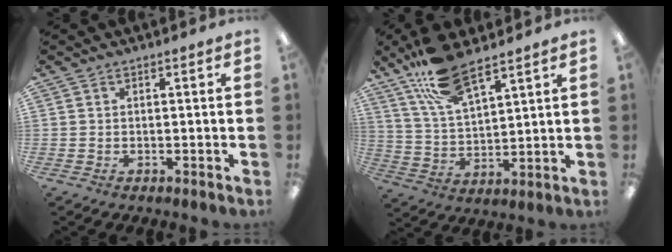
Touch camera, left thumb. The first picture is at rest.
{"total": 14.5, "force": [10.6, 4.9, 8.6], "torque": [-0.174, -0.038, 0.192]}